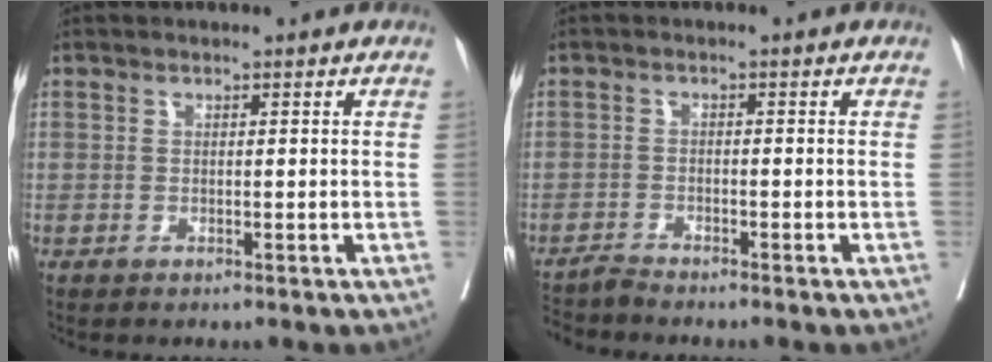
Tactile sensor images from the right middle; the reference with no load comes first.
{"total": 2.6, "force": [-2.4, -0.7, -0.2], "torque": [0.004, -0.014, -0.046]}